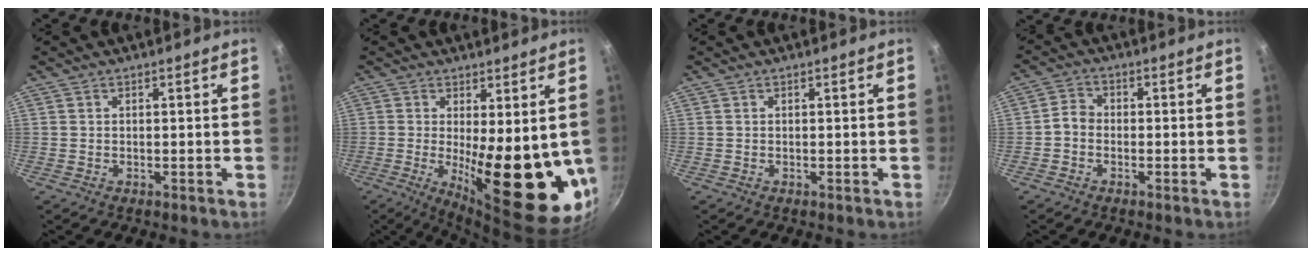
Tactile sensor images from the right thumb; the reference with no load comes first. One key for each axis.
{"total": 17.9, "fx": -0.8, "fy": 6.1, "fz": 16.8, "tx": -0.211, "ty": -0.039, "tz": 0.004}
{"total": 0.0}
{"total": 3.0, "fx": -1.1, "fy": 2.3, "fz": 1.5, "tx": -0.027, "ty": 0.019, "tz": -0.032}